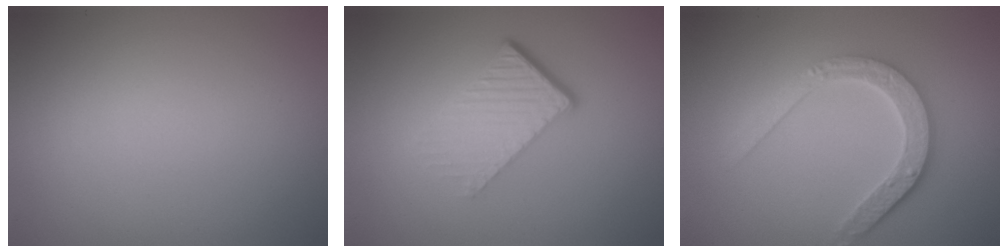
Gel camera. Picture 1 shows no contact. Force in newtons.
{"total": 4.7, "press": 2.9, "slide": 3.7}
{"total": 4.7, "press": 3.5, "slide": 3.1}